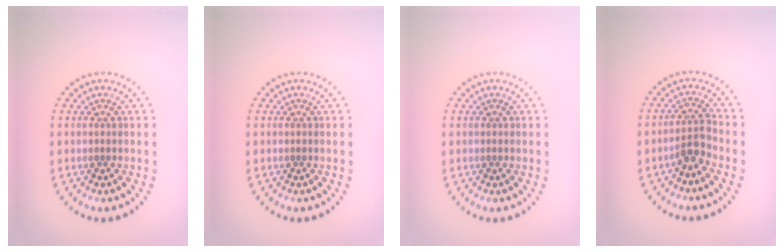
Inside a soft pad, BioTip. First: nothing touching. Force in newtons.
{"total": 0.0}
{"total": 0.0}
{"total": 2.3, "press": 1.8, "slide": 1.5}